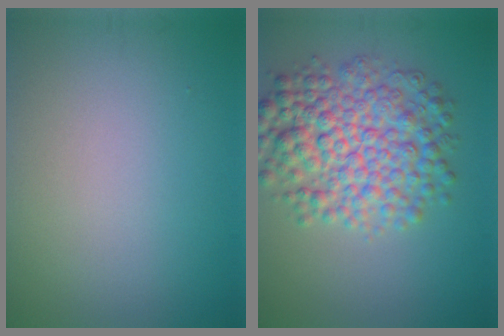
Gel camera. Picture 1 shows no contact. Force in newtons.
{"total": 8.0, "press": 8.0, "slide": 0.1}